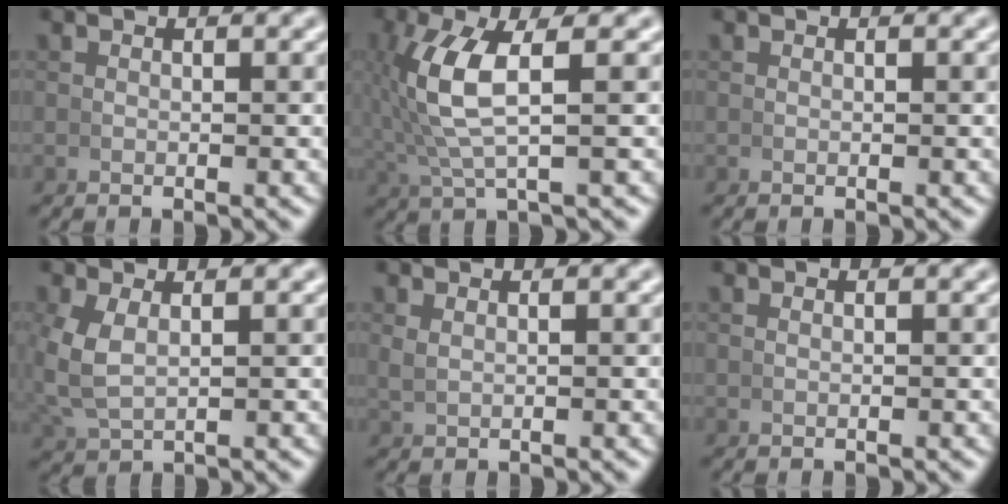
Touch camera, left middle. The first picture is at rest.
{"total": 5.8, "force": [0.8, 1.8, 5.5], "torque": [-0.125, 0.006, 0.021]}
{"total": 0.0}
{"total": 3.3, "force": [0.6, 2.2, 2.4], "torque": [-0.075, -0.008, 0.023]}
{"total": 0.8, "force": [0.6, 0.1, 0.5], "torque": [-0.010, 0.003, 0.018]}
{"total": 0.0}